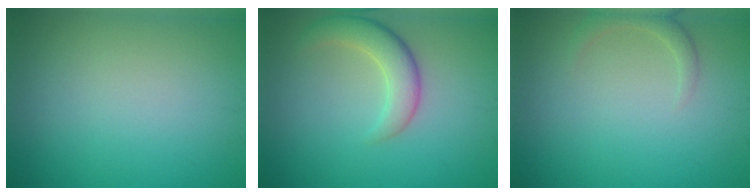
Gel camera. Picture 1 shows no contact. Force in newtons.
{"total": 3.7, "press": 3.6, "slide": 0.4}
{"total": 1.6, "press": 1.6, "slide": 0.1}